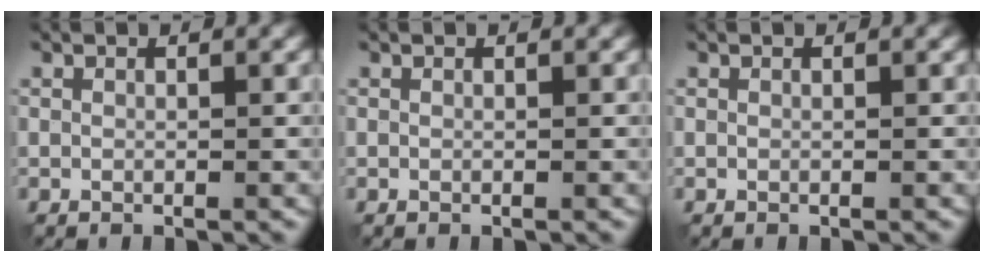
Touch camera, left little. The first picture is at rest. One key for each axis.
{"total": 0.0}
{"total": 0.0}